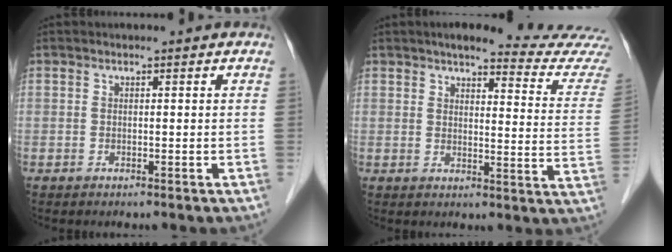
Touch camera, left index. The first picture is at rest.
{"total": 14.7, "force": [13.9, -0.2, 4.6], "torque": [-0.046, -0.077, 0.144]}